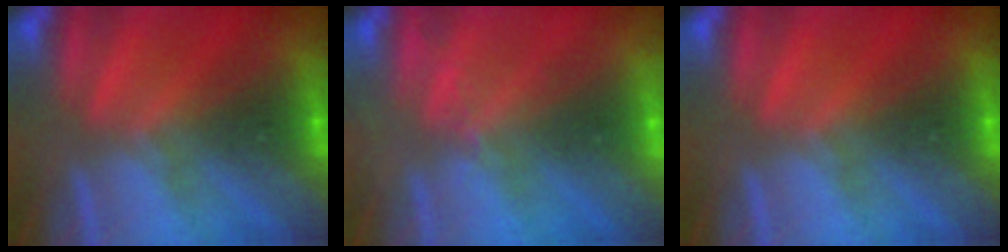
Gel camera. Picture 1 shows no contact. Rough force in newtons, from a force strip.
{"total": 2.0}
{"total": 0.0}